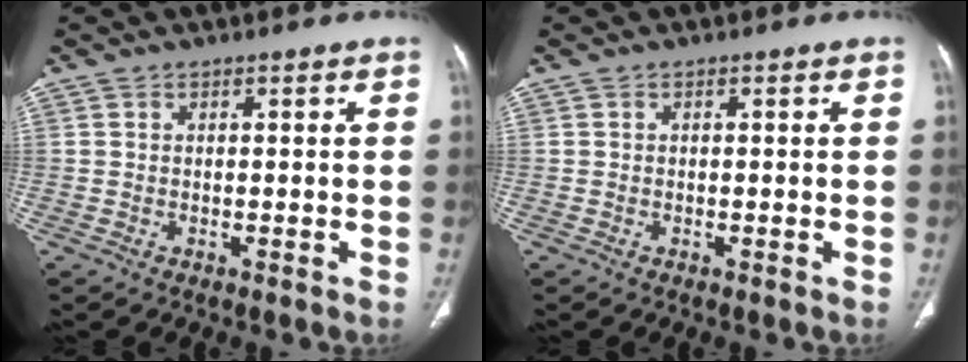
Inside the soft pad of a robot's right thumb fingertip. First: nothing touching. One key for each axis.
{"total": 0.0}